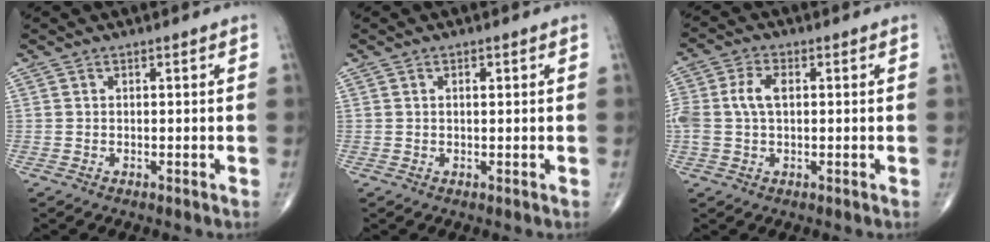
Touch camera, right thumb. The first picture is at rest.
{"total": 1.1, "force": [0.4, 0.5, 0.9], "torque": [-0.014, 0.001, 0.005]}
{"total": 6.0, "force": [0.7, 3.5, 4.8], "torque": [-0.123, 0.016, 0.014]}